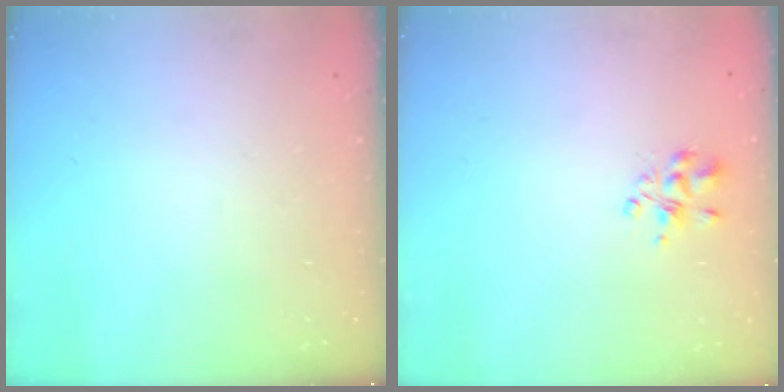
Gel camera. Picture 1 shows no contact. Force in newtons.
{"total": 3.2, "press": 3.2, "slide": 0.4}